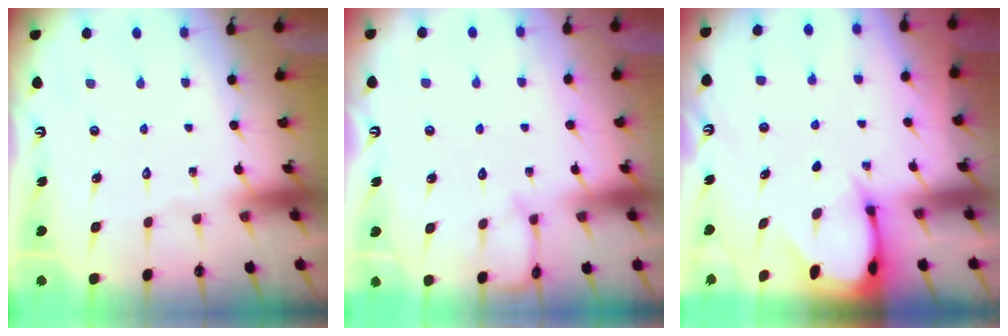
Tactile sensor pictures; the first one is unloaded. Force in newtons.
{"total": 4.9, "press": 4.9, "slide": 0.4}
{"total": 3.1, "press": 3.1, "slide": 0.4}